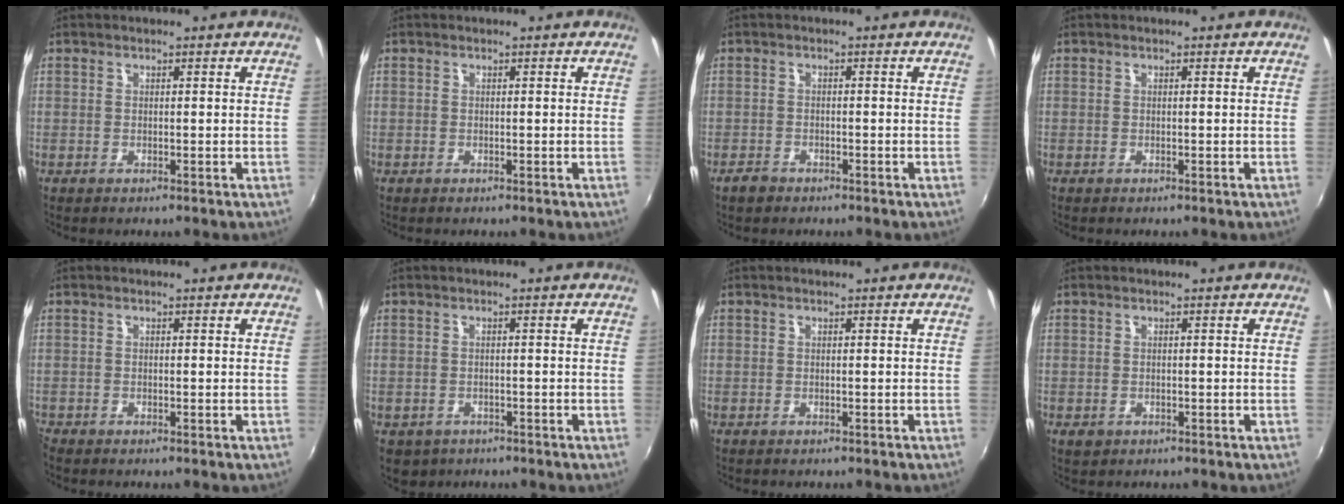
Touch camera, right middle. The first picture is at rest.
{"total": 0.6, "force": [-0.4, 0.5, -0.1], "torque": [0.000, 0.001, -0.007]}
{"total": 2.1, "force": [-1.7, 1.1, 0.6], "torque": [-0.017, 0.000, -0.030]}
{"total": 0.0}
{"total": 0.9, "force": [-0.9, 0.2, 0.1], "torque": [-0.005, -0.005, -0.020]}
{"total": 4.0, "force": [-1.8, 3.3, 1.4], "torque": [-0.035, -0.008, -0.022]}
{"total": 0.5, "force": [-0.5, 0.3, 0.0], "torque": [-0.003, 0.000, -0.006]}
{"total": 1.7, "force": [-0.8, 1.4, 0.7], "torque": [-0.014, -0.003, -0.011]}